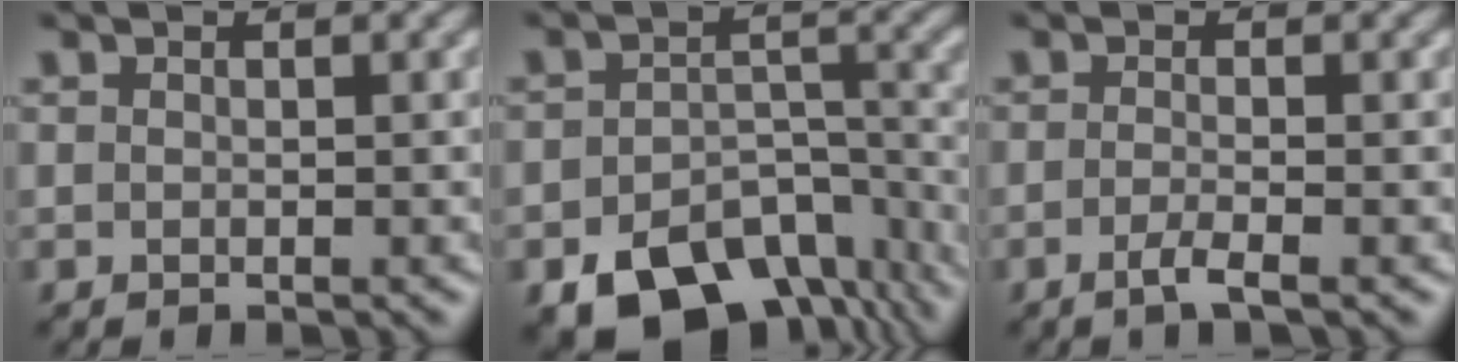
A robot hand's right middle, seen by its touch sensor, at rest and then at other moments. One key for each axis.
{"total": 11.4, "fx": -7.5, "fy": 6.4, "fz": 5.7, "tx": -0.095, "ty": -0.024, "tz": -0.105}
{"total": 1.9, "fx": -1.2, "fy": 0.4, "fz": 1.4, "tx": -0.026, "ty": -0.002, "tz": -0.027}